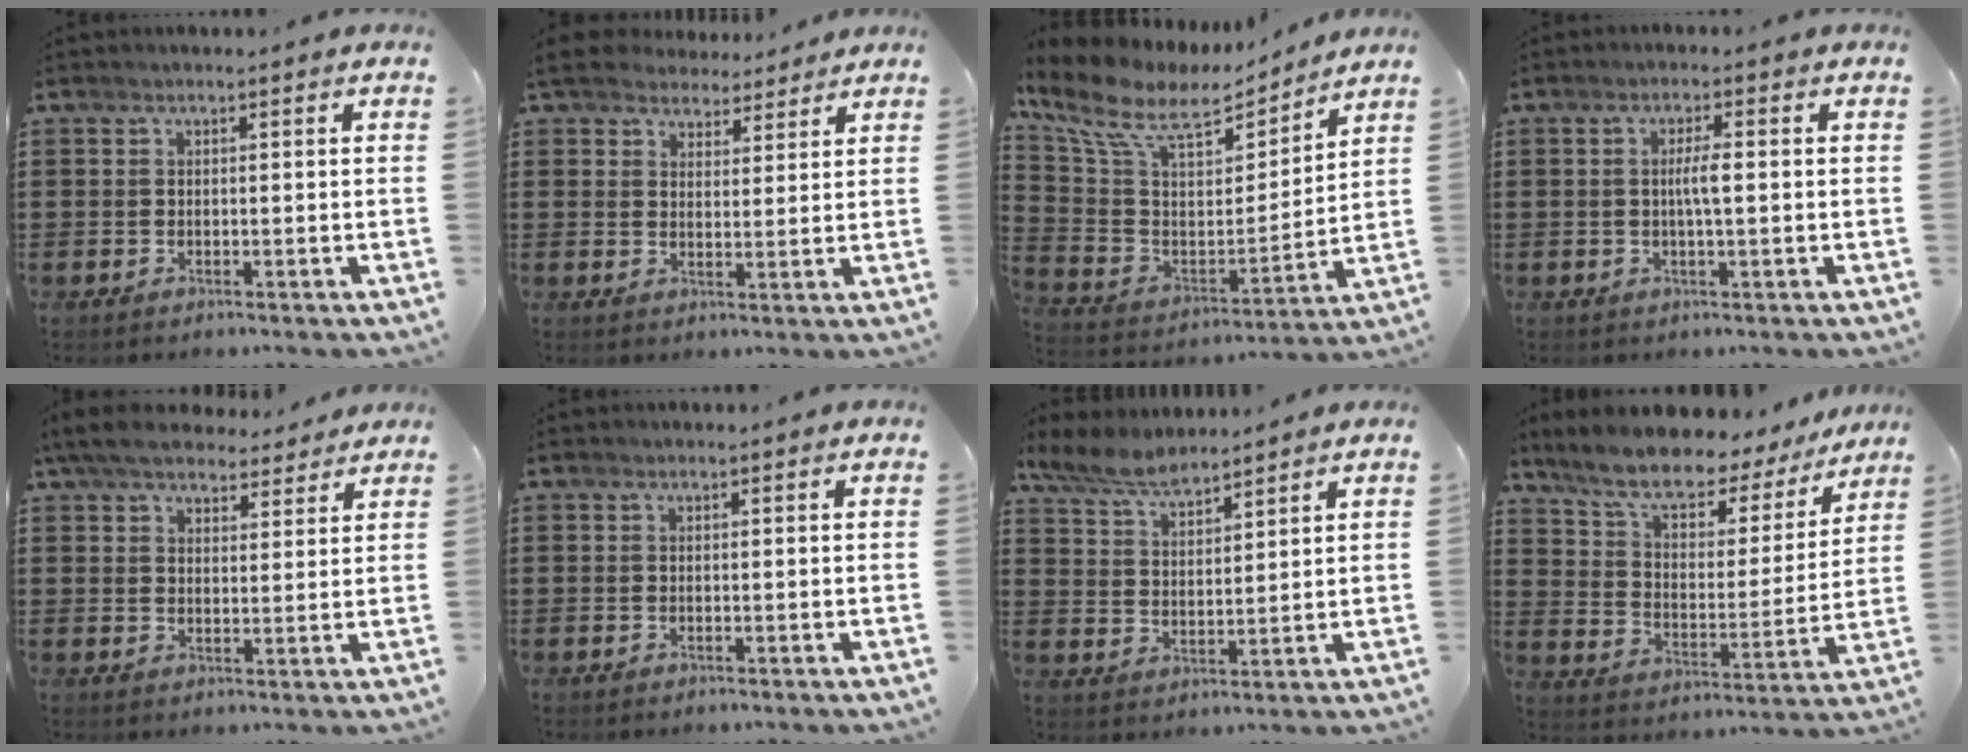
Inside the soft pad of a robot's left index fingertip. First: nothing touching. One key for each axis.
{"total": 4.9, "fx": 4.5, "fy": 2.0, "fz": 0.6, "tx": -0.034, "ty": -0.010, "tz": 0.081}
{"total": 10.6, "fx": 7.3, "fy": 4.7, "fz": 6.2, "tx": -0.151, "ty": -0.032, "tz": 0.125}
{"total": 2.8, "fx": -0.1, "fy": 0.4, "fz": 2.8, "tx": -0.051, "ty": -0.004, "tz": -0.004}
{"total": 5.9, "fx": 5.3, "fy": 1.8, "fz": 1.9, "tx": -0.057, "ty": -0.012, "tz": 0.098}
{"total": 0.0}
{"total": 5.8, "fx": 5.3, "fy": 1.7, "fz": 1.8, "tx": -0.057, "ty": -0.013, "tz": 0.097}
{"total": 8.0, "fx": 6.9, "fy": 2.3, "fz": 3.4, "tx": -0.090, "ty": -0.046, "tz": 0.112}